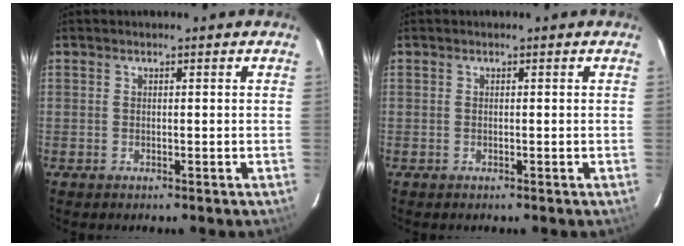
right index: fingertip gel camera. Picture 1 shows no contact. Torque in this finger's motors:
{"motor_torque": [0.00, 0.00, 0.13, 0.00]}